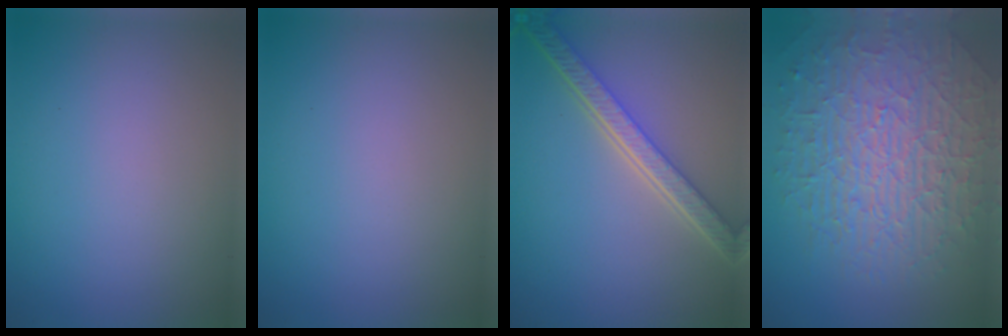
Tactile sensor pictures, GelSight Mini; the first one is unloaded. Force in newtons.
{"total": 0.0}
{"total": 5.4, "press": 4.2, "slide": 3.4}
{"total": 9.7, "press": 6.3, "slide": 7.4}